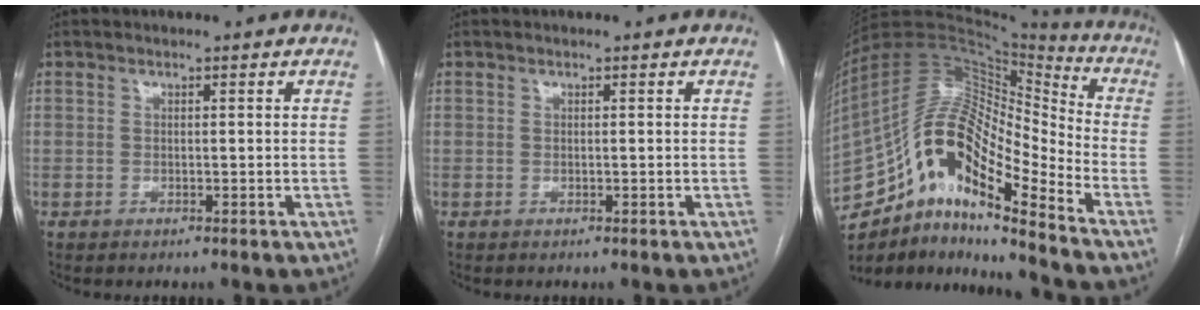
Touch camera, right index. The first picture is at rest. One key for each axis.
{"total": 0.0}
{"total": 20.8, "fx": -12.2, "fy": 5.4, "fz": 15.9, "tx": -0.300, "ty": 0.037, "tz": -0.209}